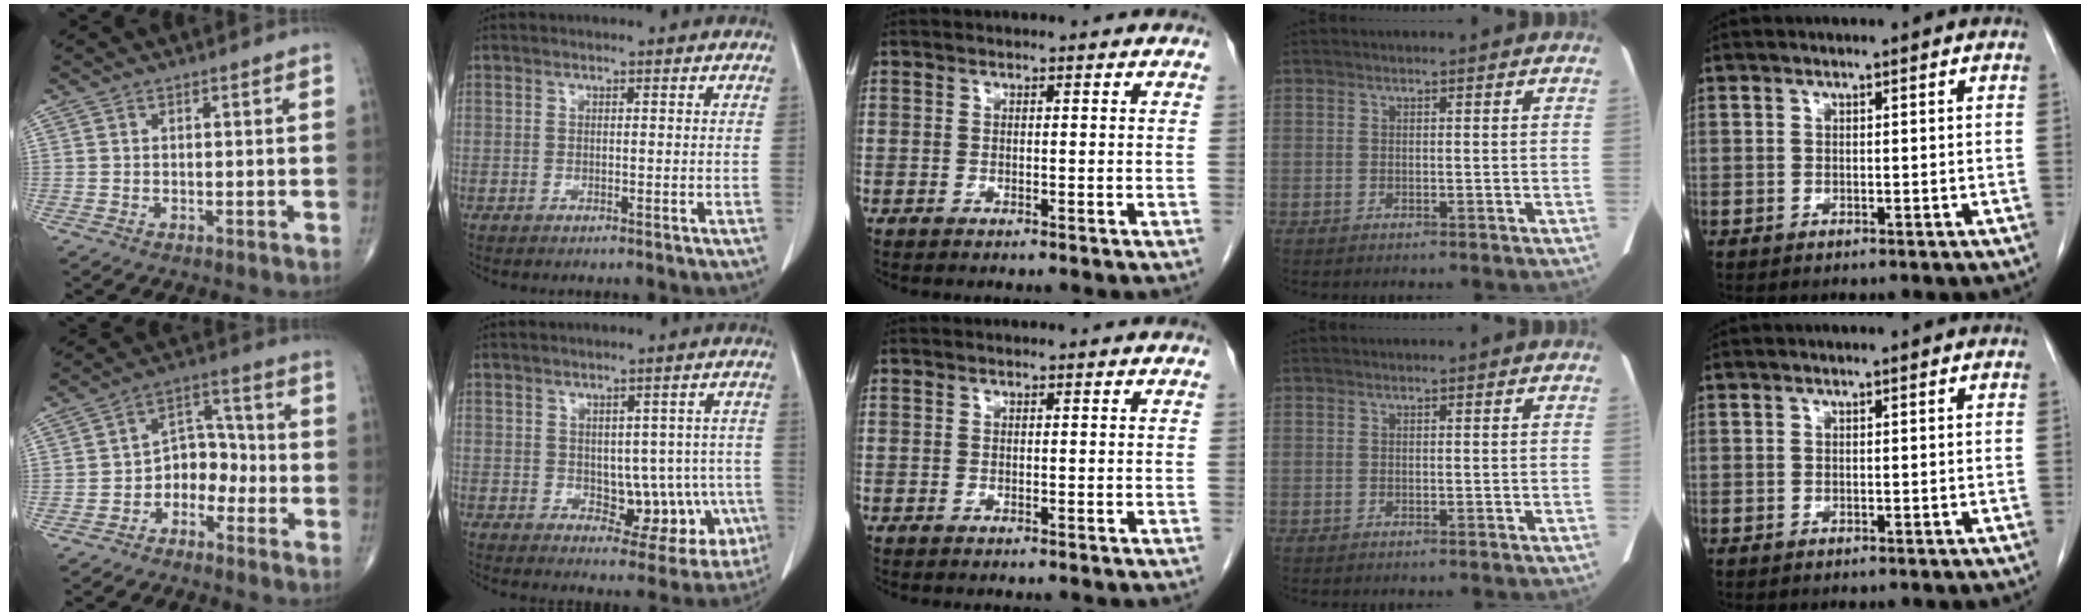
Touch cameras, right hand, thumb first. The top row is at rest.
{"thumb": {"total": 7.3, "force": [-3.3, 5.4, 3.8], "torque": [-0.027, 0.052, -0.069]}, "index": {"total": 9.3, "force": [-1.4, 5.4, 7.4], "torque": [-0.072, 0.015, -0.001]}}